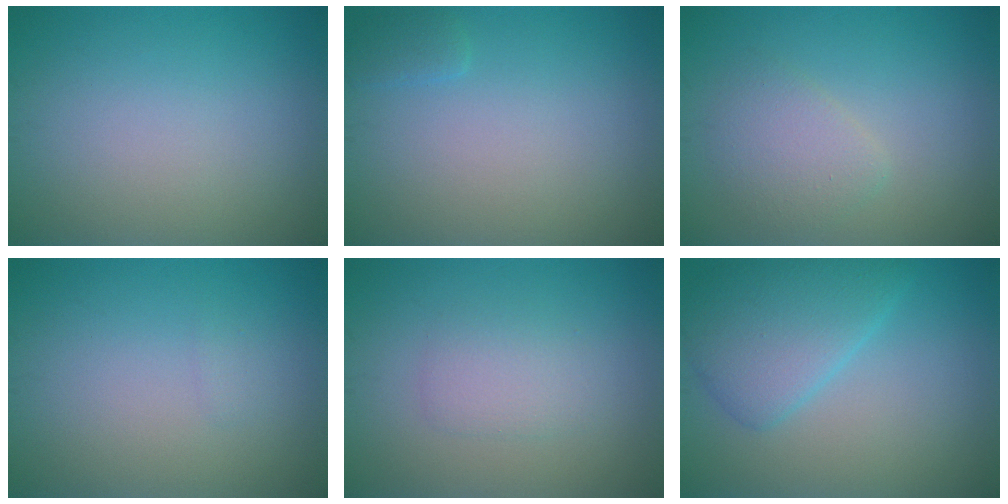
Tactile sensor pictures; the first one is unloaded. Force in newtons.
{"total": 0.9, "press": 0.9, "slide": 0.1}
{"total": 2.5, "press": 2.5, "slide": 0.1}
{"total": 0.5, "press": 0.5, "slide": 0.0}
{"total": 1.9, "press": 1.9, "slide": 0.0}
{"total": 4.8, "press": 4.8, "slide": 0.1}